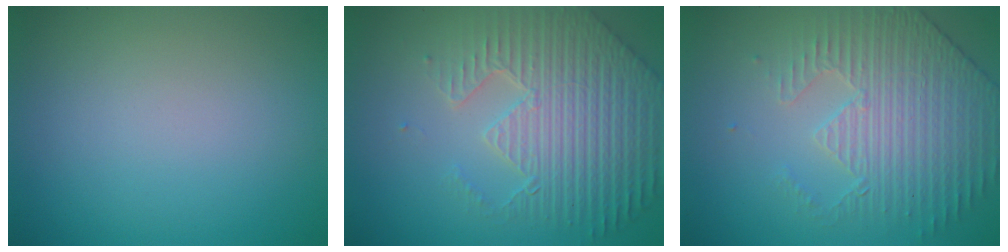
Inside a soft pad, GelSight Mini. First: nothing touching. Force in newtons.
{"total": 7.1, "press": 5.5, "slide": 4.5}
{"total": 4.4, "press": 3.8, "slide": 2.3}